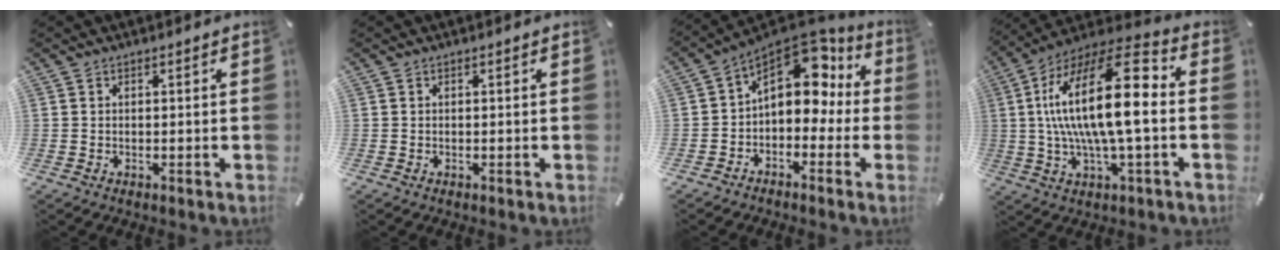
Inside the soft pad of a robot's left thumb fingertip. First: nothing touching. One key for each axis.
{"total": 0.0}
{"total": 13.2, "fx": 4.3, "fy": 8.9, "fz": 8.8, "tx": -0.129, "ty": -0.032, "tz": 0.073}
{"total": 23.7, "fx": 2.4, "fy": 8.0, "fz": 22.2, "tx": -0.435, "ty": -0.015, "tz": 0.027}